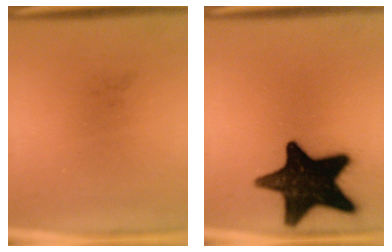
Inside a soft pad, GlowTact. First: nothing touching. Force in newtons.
{"total": 19.4}